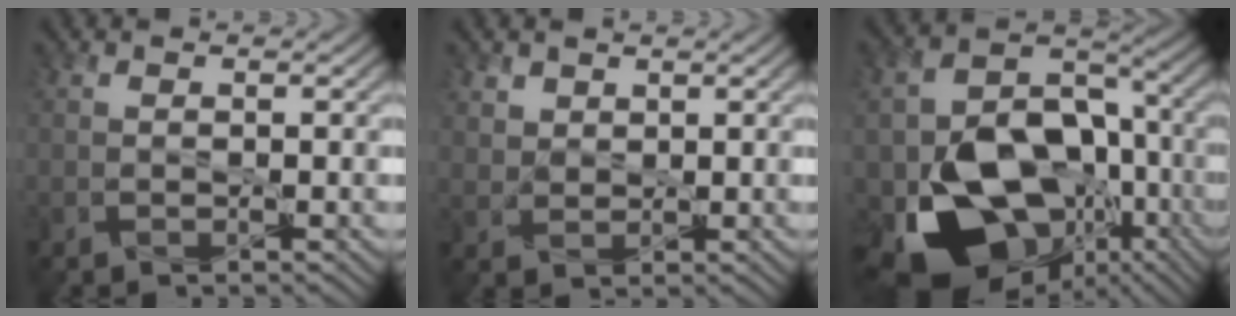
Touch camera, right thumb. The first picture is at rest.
{"total": 2.8, "force": [1.8, 2.0, 0.8], "torque": [-0.035, -0.009, 0.047]}
{"total": 17.9, "force": [-6.8, 12.7, 10.7], "torque": [-0.184, -0.041, -0.106]}